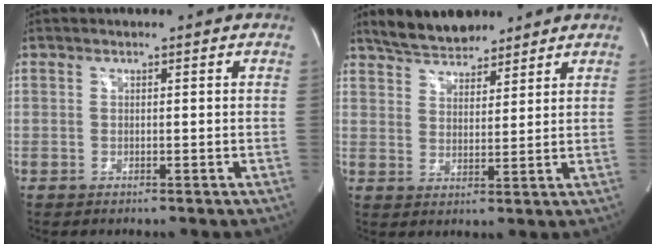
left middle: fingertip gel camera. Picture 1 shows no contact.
{"total": 8.5, "force": [7.4, 2.8, 3.0], "torque": [-0.055, 0.015, 0.135]}